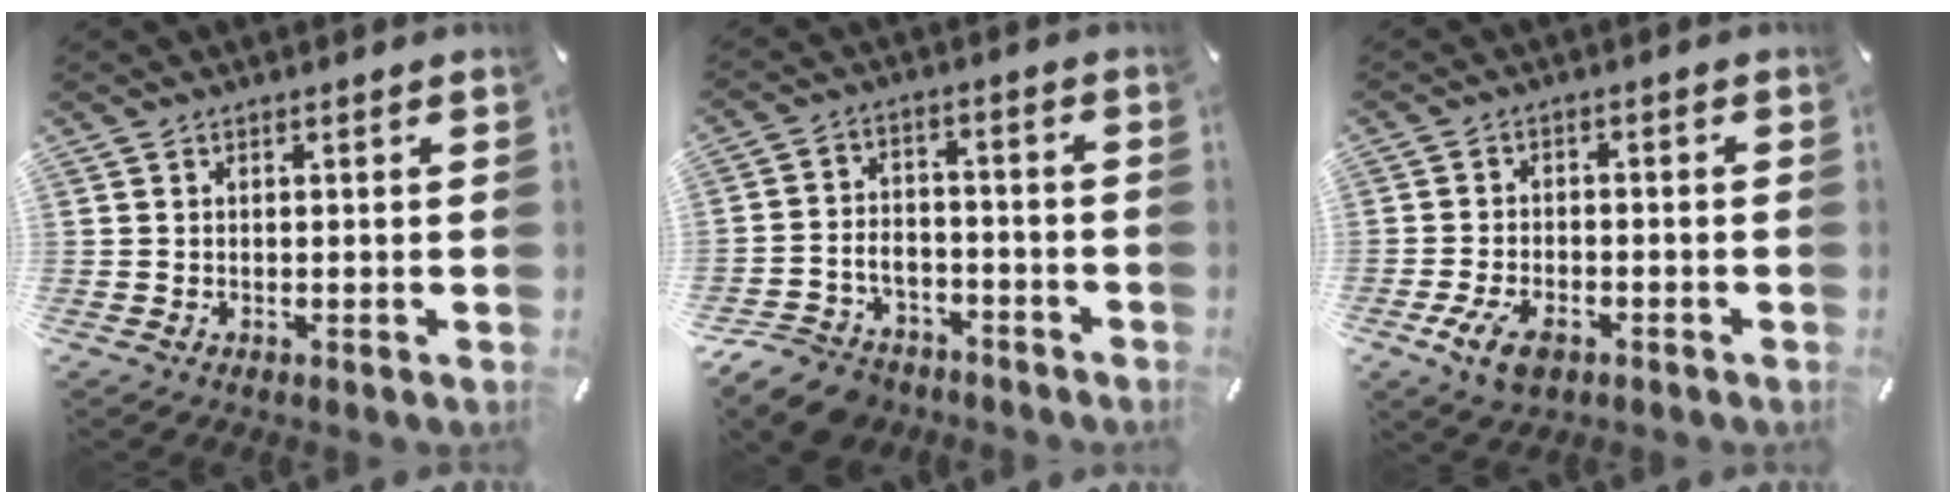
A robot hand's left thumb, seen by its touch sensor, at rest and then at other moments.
{"total": 10.0, "force": [-7.1, 6.1, 3.3], "torque": [-0.057, 0.047, -0.131]}
{"total": 7.1, "force": [-3.5, 4.2, 4.5], "torque": [-0.100, 0.010, -0.065]}